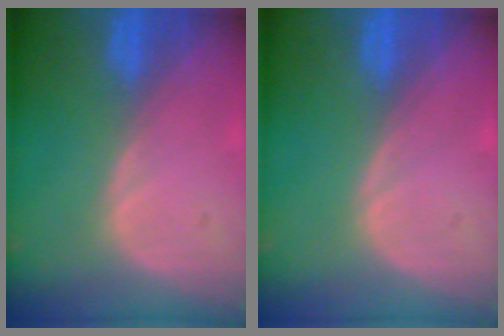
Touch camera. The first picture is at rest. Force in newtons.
{"total": 0.0}